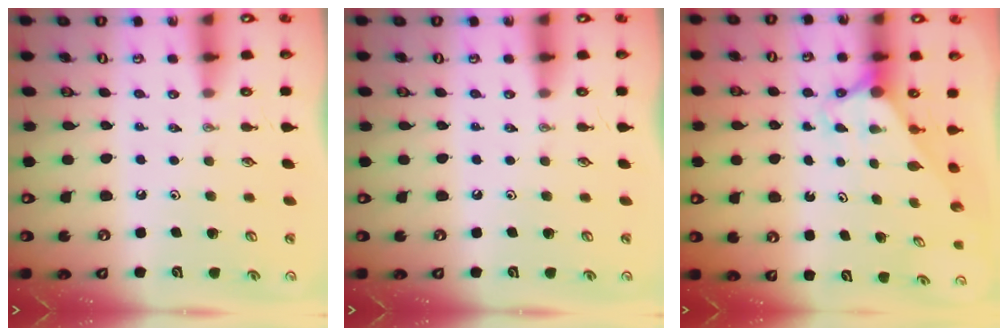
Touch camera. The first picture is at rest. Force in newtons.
{"total": 0.0}
{"total": 2.7, "press": 2.7, "slide": 0.0}